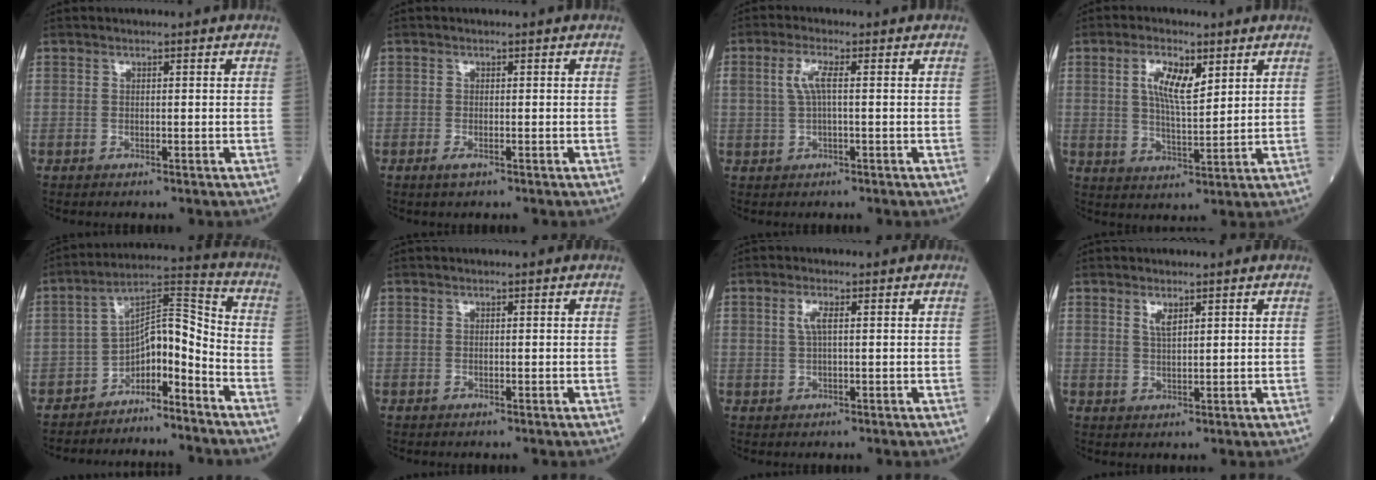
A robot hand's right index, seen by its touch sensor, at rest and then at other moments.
{"total": 1.1, "force": [-0.5, 0.4, 0.9], "torque": [-0.019, -0.002, -0.003]}
{"total": 3.4, "force": [0.6, 0.8, 3.2], "torque": [-0.072, 0.009, 0.014]}
{"total": 6.8, "force": [2.9, 2.1, 5.8], "torque": [-0.109, 0.003, 0.053]}
{"total": 8.0, "force": [-5.7, 2.5, 5.0], "torque": [-0.080, 0.042, -0.100]}
{"total": 0.0}
{"total": 2.2, "force": [0.7, 0.5, 2.0], "torque": [-0.045, 0.002, 0.013]}
{"total": 2.1, "force": [1.3, 0.5, 1.6], "torque": [-0.032, -0.003, 0.027]}